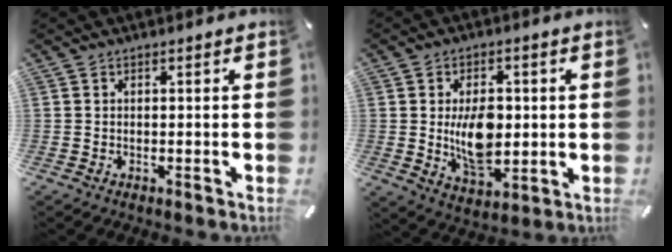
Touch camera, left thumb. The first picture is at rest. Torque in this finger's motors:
{"motor_torque": [1.73, 1.89, 0.22, -0.06, 0.13]}